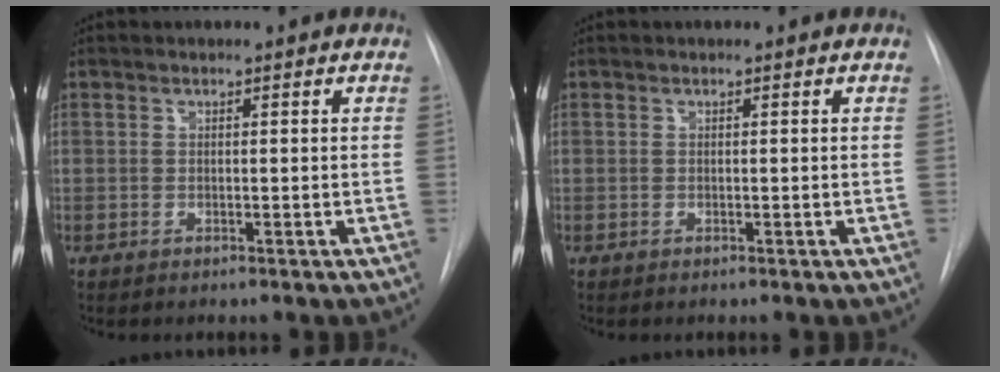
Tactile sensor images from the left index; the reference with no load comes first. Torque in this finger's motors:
{"motor_torque": [-0.02, 0.03, 0.00, 0.00]}